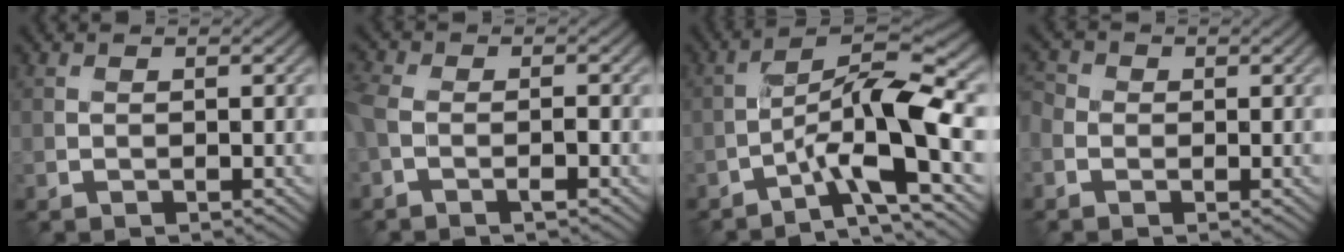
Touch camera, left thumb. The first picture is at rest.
{"total": 4.6, "force": [-1.9, 2.1, 3.6], "torque": [-0.070, -0.001, -0.042]}
{"total": 10.6, "force": [-4.3, 2.3, 9.4], "torque": [-0.157, 0.010, -0.087]}
{"total": 2.3, "force": [-0.8, 1.9, 1.1], "torque": [-0.028, 0.000, -0.023]}